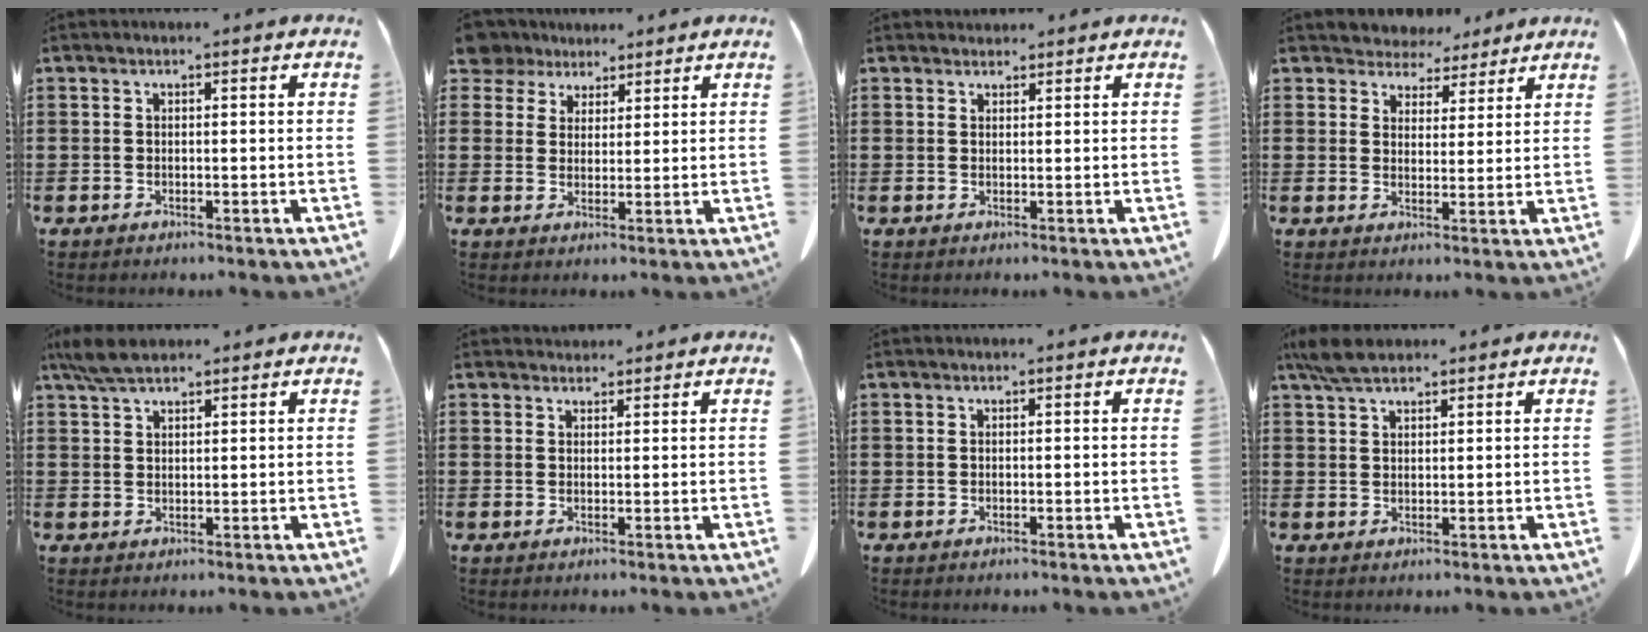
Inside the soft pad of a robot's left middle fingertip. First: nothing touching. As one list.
[{"total": 4.7, "force": [3.8, 2.6, 0.6], "torque": [-0.026, -0.005, 0.071]}, {"total": 1.6, "force": [1.5, 0.6, 0.0], "torque": [-0.004, 0.000, 0.031]}, {"total": 4.6, "force": [4.2, 1.7, -0.2], "torque": [-0.017, -0.017, 0.079]}, {"total": 4.5, "force": [3.5, 1.2, 2.6], "torque": [-0.060, 0.000, 0.066]}, {"total": 1.9, "force": [1.8, 0.7, 0.0], "torque": [-0.005, -0.001, 0.037]}, {"total": 0.0}, {"total": 4.5, "force": [3.6, 1.4, 2.4], "torque": [-0.056, 0.001, 0.068]}]